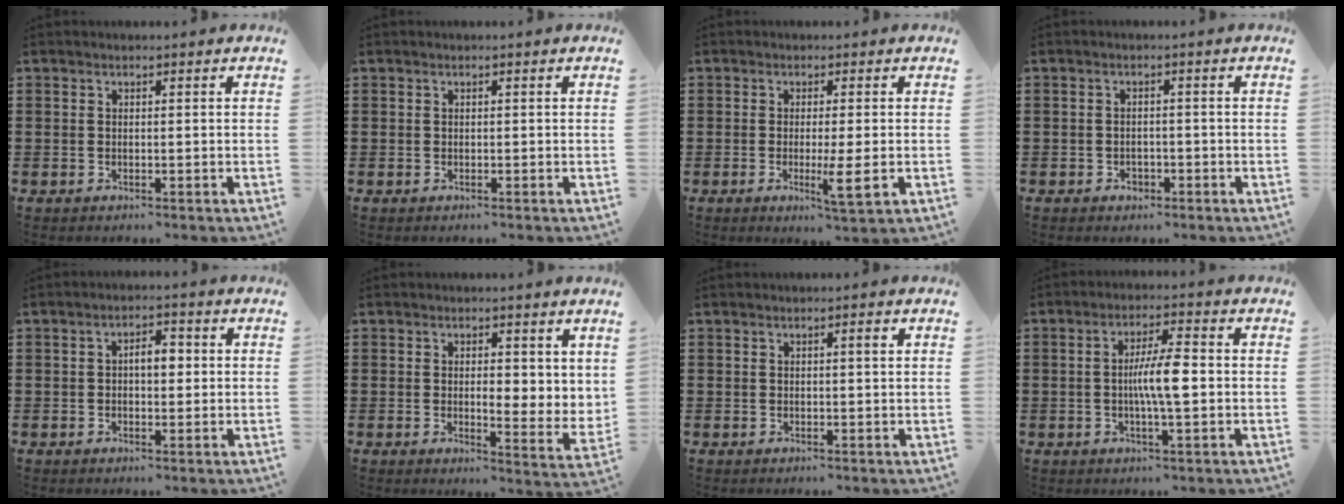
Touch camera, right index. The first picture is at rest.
{"total": 0.0}
{"total": 4.9, "force": [-1.0, 0.1, 4.8], "torque": [-0.089, -0.017, -0.019]}
{"total": 1.4, "force": [-0.8, 1.1, 0.5], "torque": [-0.013, -0.001, -0.018]}
{"total": 3.7, "force": [0.1, 1.7, 3.3], "torque": [-0.056, 0.004, -0.002]}
{"total": 3.0, "force": [1.6, 1.4, 2.1], "torque": [-0.031, -0.007, 0.023]}
{"total": 1.2, "force": [0.4, 0.1, 1.1], "torque": [-0.020, 0.002, 0.007]}
{"total": 6.7, "force": [-0.5, 1.1, 6.6], "torque": [-0.123, 0.000, -0.014]}